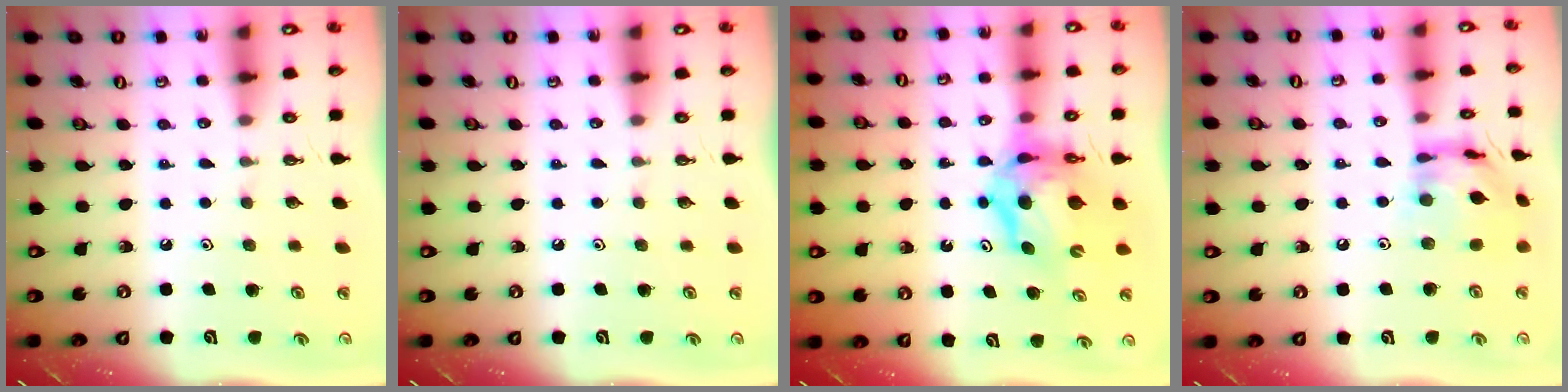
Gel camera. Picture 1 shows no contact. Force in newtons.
{"total": 0.0}
{"total": 10.6, "press": 10.5, "slide": 1.1}
{"total": 13.8, "press": 13.7, "slide": 1.1}